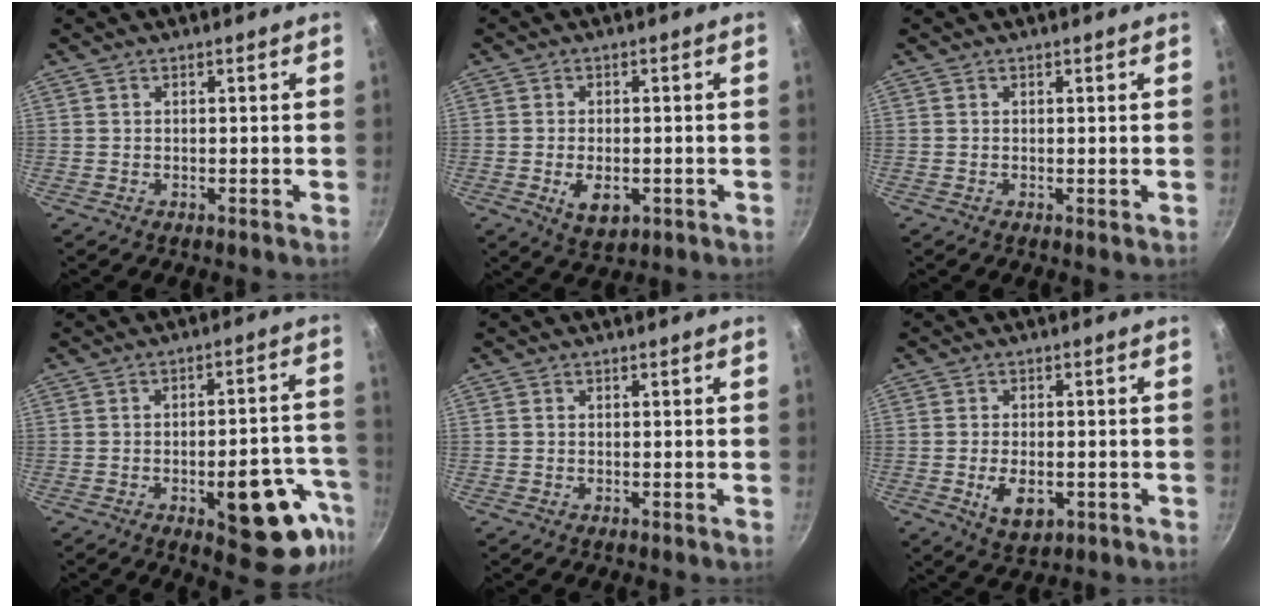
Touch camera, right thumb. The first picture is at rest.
{"total": 6.0, "force": [-1.6, 3.5, 4.5], "torque": [-0.066, 0.001, -0.017]}
{"total": 0.0}
{"total": 17.0, "force": [-6.8, 7.1, 13.9], "torque": [-0.117, 0.036, -0.082]}
{"total": 0.0}
{"total": 6.5, "force": [-1.8, 3.8, 5.0], "torque": [-0.076, 0.002, -0.020]}